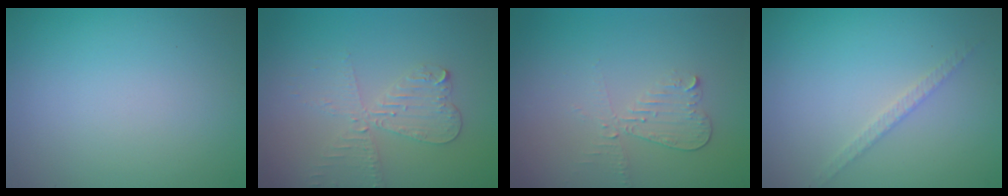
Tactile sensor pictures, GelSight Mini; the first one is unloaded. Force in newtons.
{"total": 3.5, "press": 3.0, "slide": 1.9}
{"total": 2.1, "press": 2.1, "slide": 0.4}
{"total": 1.3, "press": 1.3, "slide": 0.2}